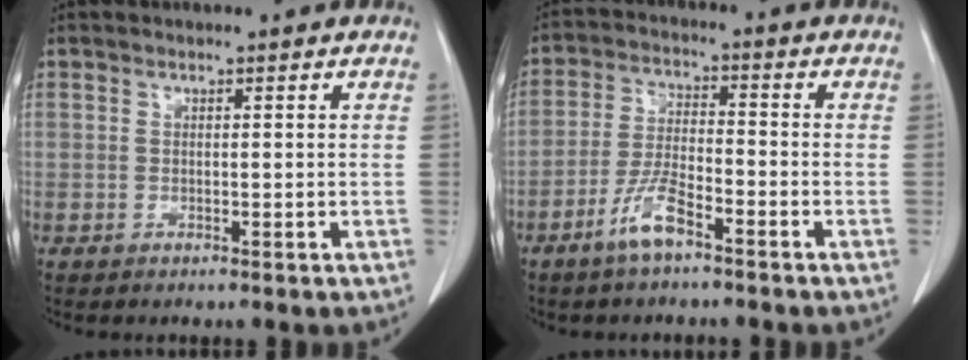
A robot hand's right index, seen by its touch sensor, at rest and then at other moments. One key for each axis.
{"total": 6.4, "fx": -4.2, "fy": 1.5, "fz": 4.5, "tx": -0.099, "ty": -0.001, "tz": -0.082}